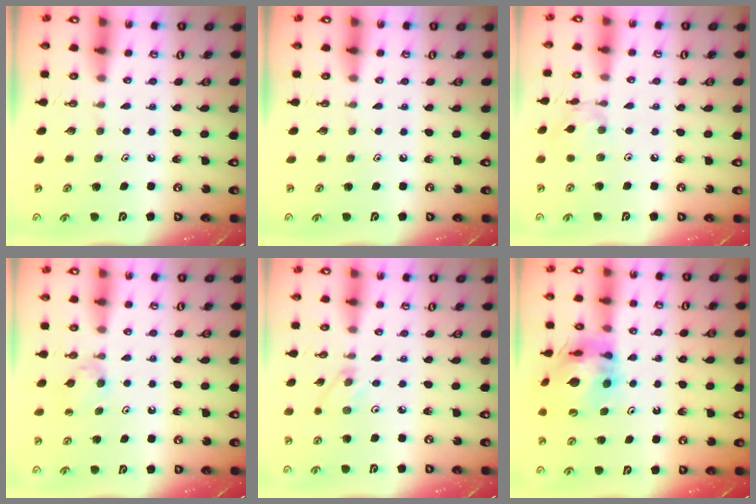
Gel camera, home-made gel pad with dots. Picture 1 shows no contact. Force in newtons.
{"total": 0.0}
{"total": 2.7, "press": 2.7, "slide": 0.2}
{"total": 5.0, "press": 4.9, "slide": 0.8}
{"total": 1.9, "press": 1.9, "slide": 0.3}
{"total": 13.0, "press": 12.9, "slide": 1.4}